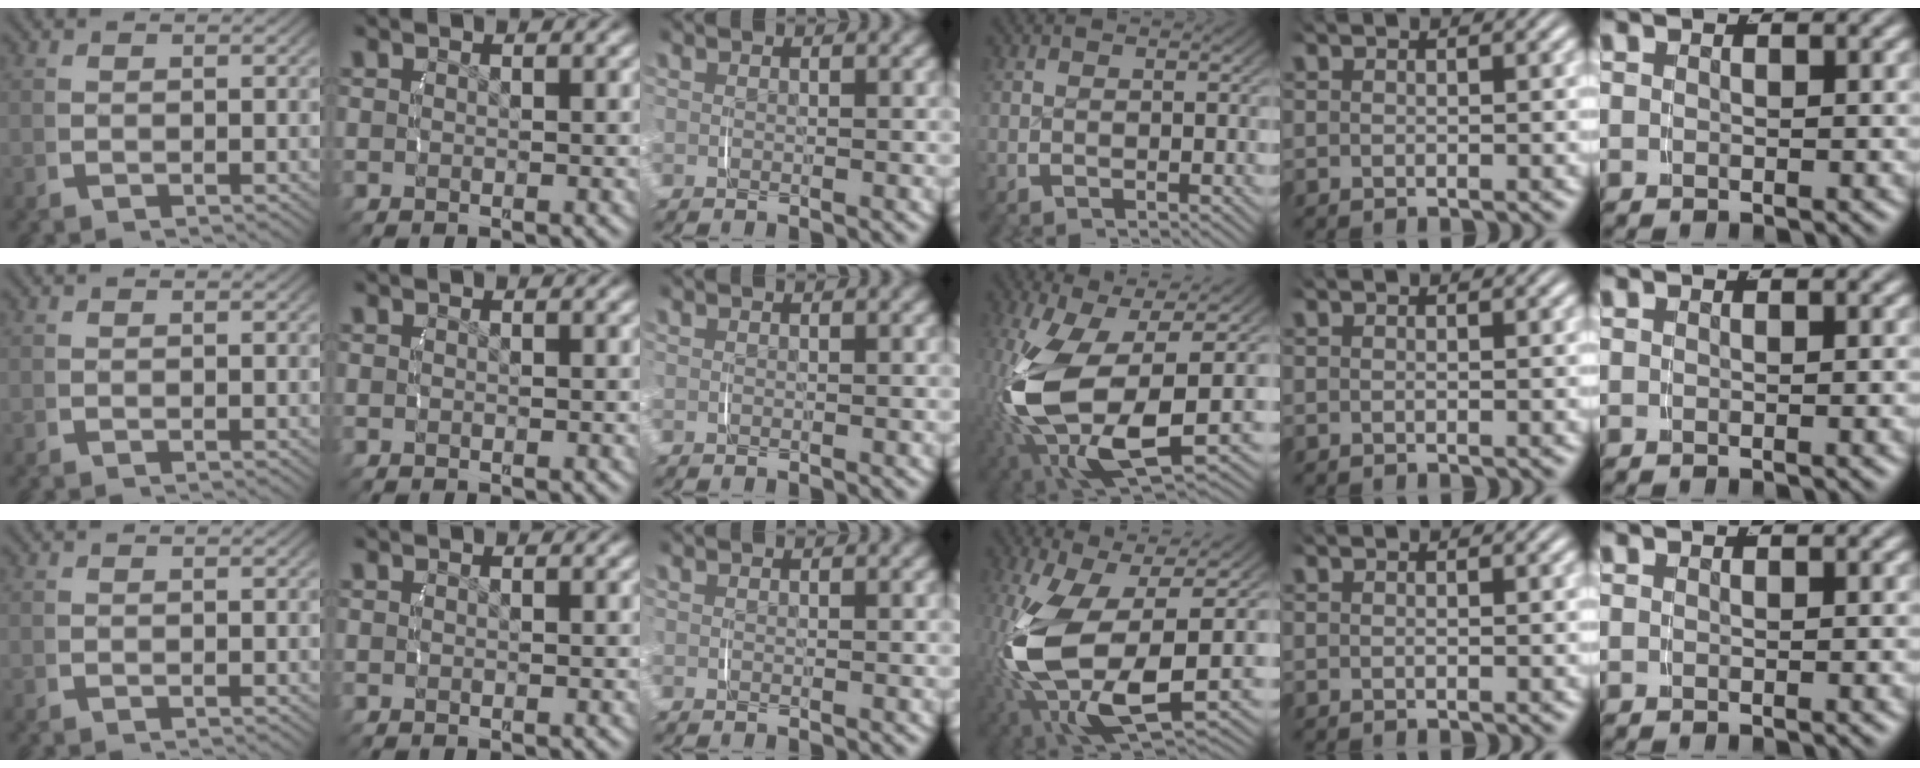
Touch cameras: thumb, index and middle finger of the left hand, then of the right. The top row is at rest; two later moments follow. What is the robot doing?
{"motion": "lift_and_place", "object": "camera"}